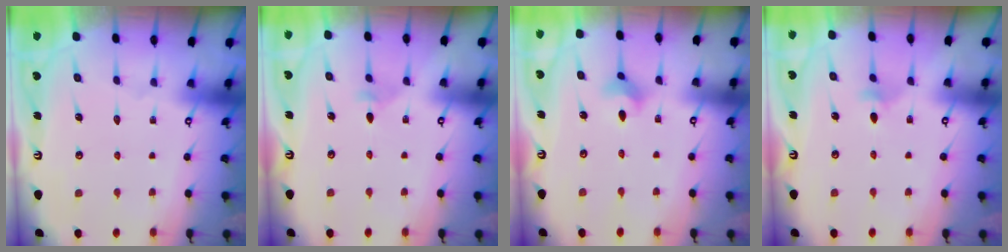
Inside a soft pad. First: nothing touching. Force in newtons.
{"total": 2.9, "press": 2.8, "slide": 0.8}
{"total": 3.8, "press": 3.8, "slide": 0.3}
{"total": 4.0, "press": 3.9, "slide": 1.0}